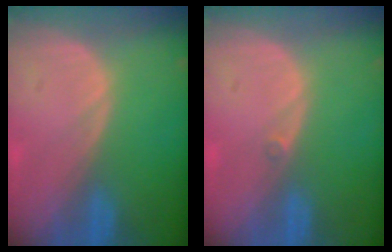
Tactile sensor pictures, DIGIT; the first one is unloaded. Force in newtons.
{"total": 0.6, "press": 0.5, "slide": 0.3}